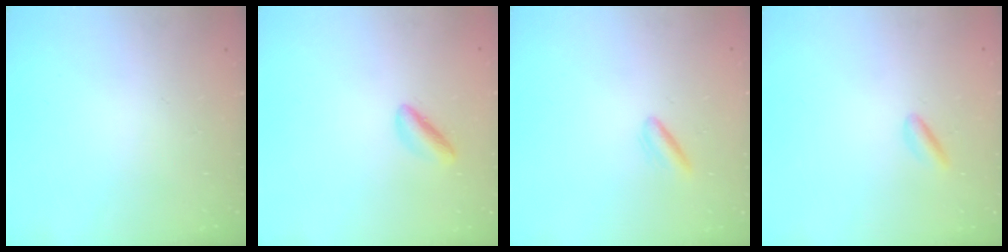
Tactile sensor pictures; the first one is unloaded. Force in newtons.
{"total": 2.8, "press": 2.8, "slide": 0.3}
{"total": 2.5, "press": 2.4, "slide": 0.9}
{"total": 2.4, "press": 2.2, "slide": 0.8}